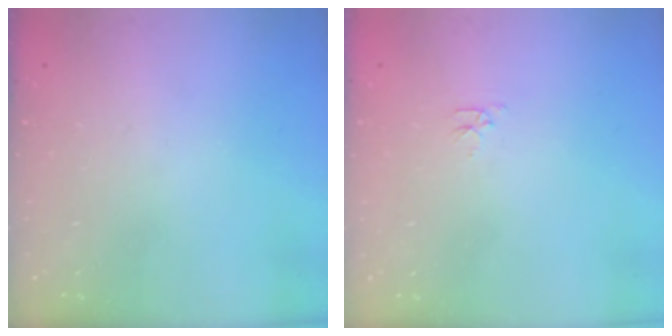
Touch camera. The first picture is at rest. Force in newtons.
{"total": 2.8, "press": 2.7, "slide": 0.4}